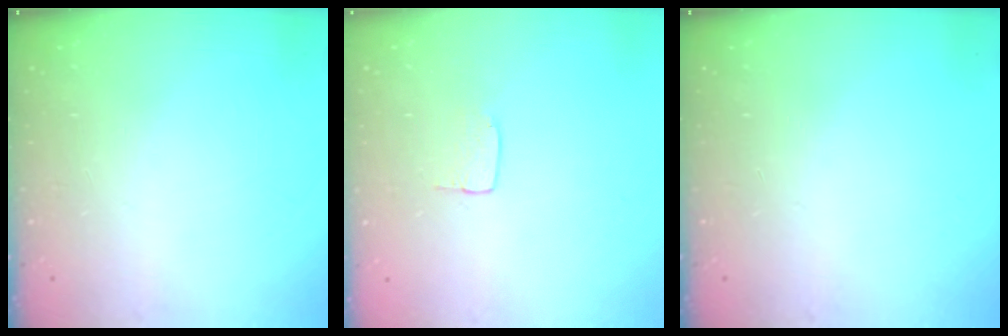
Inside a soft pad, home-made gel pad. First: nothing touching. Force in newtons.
{"total": 3.7, "press": 3.7, "slide": 0.2}
{"total": 0.0}